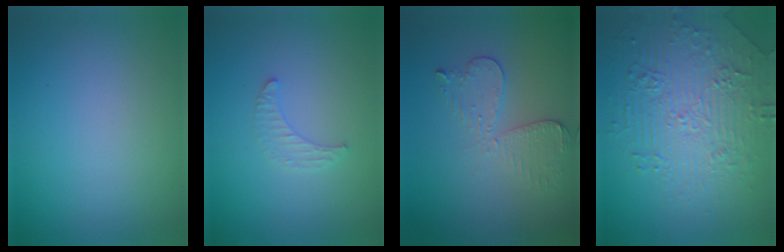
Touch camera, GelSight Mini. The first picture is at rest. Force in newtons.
{"total": 1.3, "press": 1.3, "slide": 0.4}
{"total": 2.9, "press": 2.7, "slide": 1.2}
{"total": 4.6, "press": 4.5, "slide": 0.5}